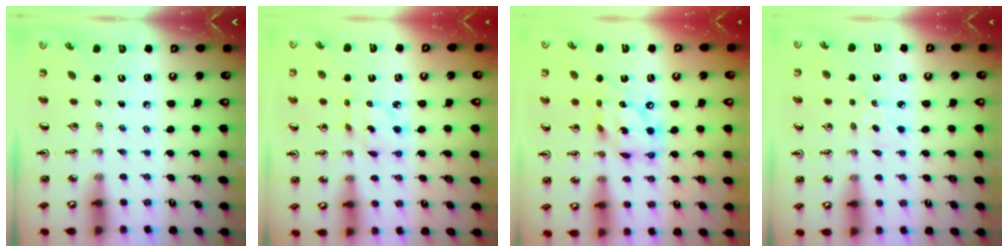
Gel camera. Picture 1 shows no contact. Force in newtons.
{"total": 3.6, "press": 3.6, "slide": 0.1}
{"total": 14.4, "press": 14.3, "slide": 1.5}
{"total": 3.9, "press": 3.9, "slide": 0.5}